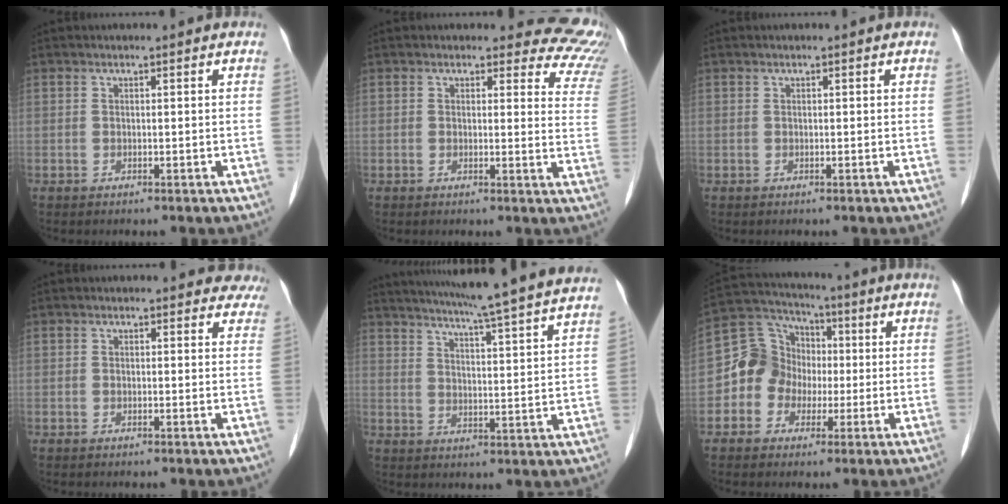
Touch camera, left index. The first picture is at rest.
{"total": 9.5, "force": [8.9, 3.3, 0.4], "torque": [0.045, -0.061, 0.047]}
{"total": 0.0}
{"total": 3.4, "force": [2.9, 1.8, -0.3], "torque": [0.025, -0.013, 0.002]}
{"total": 20.9, "force": [18.8, -1.5, 9.0], "torque": [-0.151, -0.036, 0.241]}
{"total": 8.9, "force": [-1.1, 8.3, 2.8], "torque": [-0.071, 0.042, -0.024]}